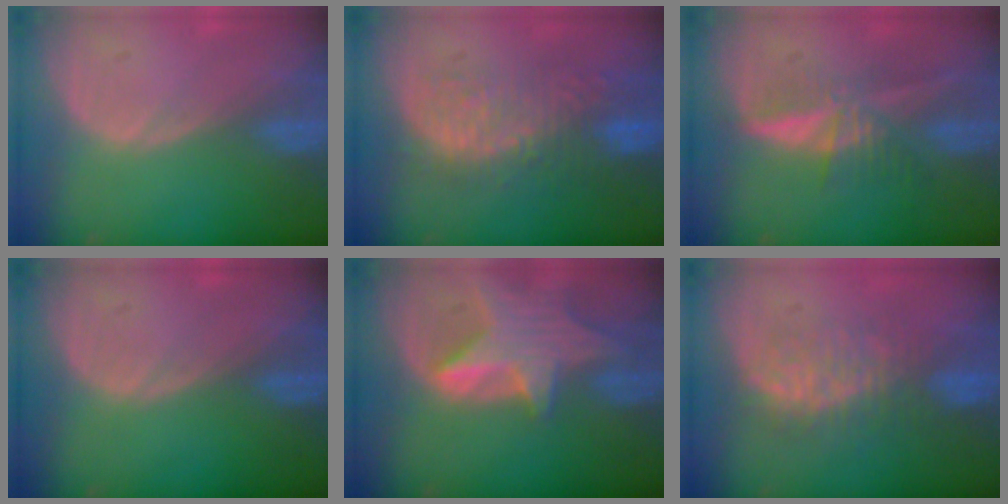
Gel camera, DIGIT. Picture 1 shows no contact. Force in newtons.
{"total": 10.3, "press": 9.1, "slide": 4.9}
{"total": 5.8, "press": 5.5, "slide": 2.0}
{"total": 0.0}
{"total": 8.4, "press": 7.6, "slide": 3.6}
{"total": 7.9, "press": 7.6, "slide": 2.3}